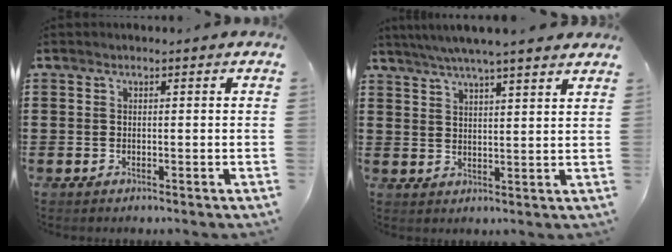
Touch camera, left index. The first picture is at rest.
{"total": 4.9, "force": [4.4, -0.3, 2.3], "torque": [-0.056, -0.013, 0.076]}